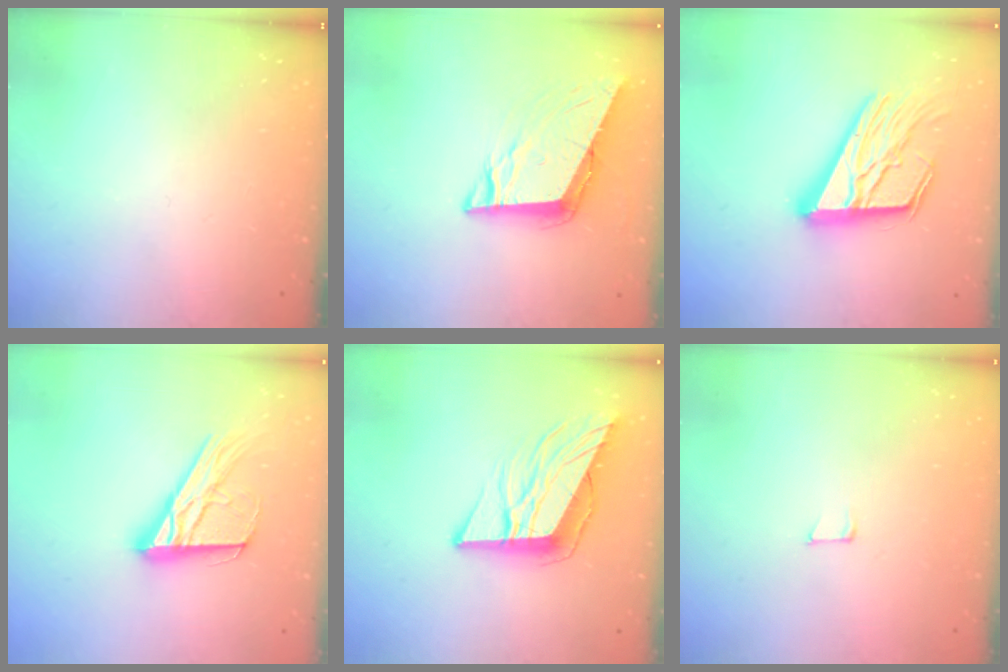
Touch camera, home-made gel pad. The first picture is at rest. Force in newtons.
{"total": 9.8, "press": 9.3, "slide": 3.0}
{"total": 20.9, "press": 20.8, "slide": 2.2}
{"total": 17.6, "press": 17.5, "slide": 1.7}
{"total": 12.0, "press": 11.6, "slide": 3.3}
{"total": 4.1, "press": 4.0, "slide": 1.1}